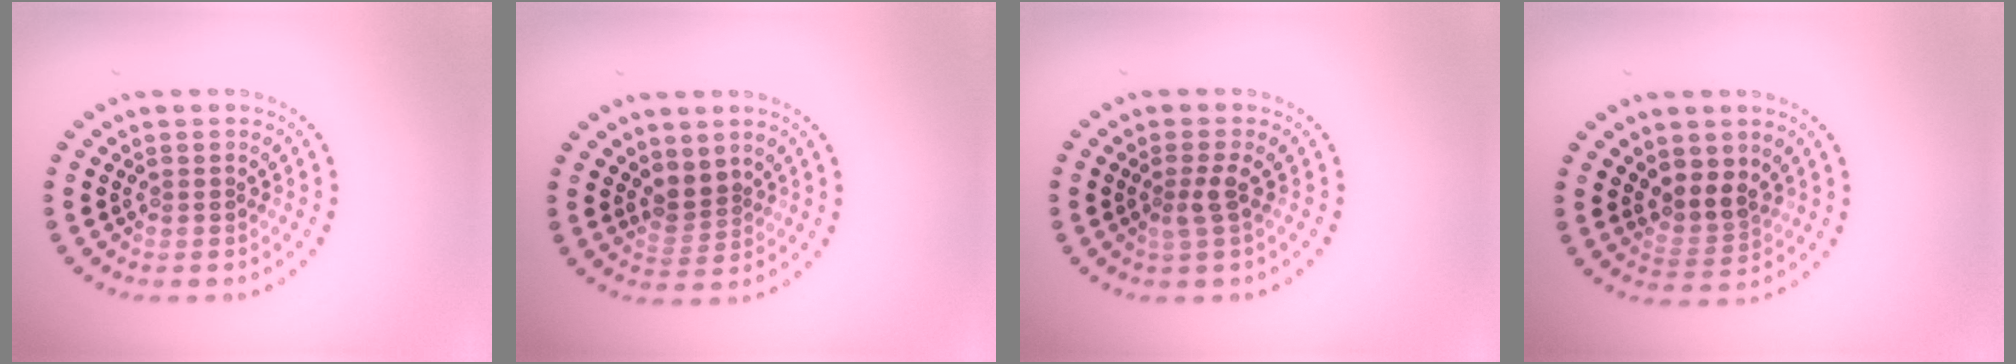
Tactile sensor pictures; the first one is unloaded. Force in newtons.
{"total": 2.1, "press": 1.6, "slide": 1.3}
{"total": 1.8, "press": 1.3, "slide": 1.2}
{"total": 3.0, "press": 2.6, "slide": 1.4}